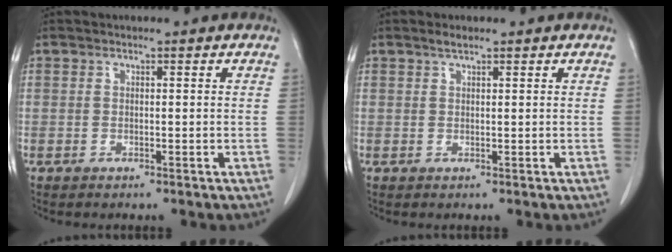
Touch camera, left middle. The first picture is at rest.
{"total": 1.1, "force": [0.9, 0.2, 0.6], "torque": [-0.016, 0.002, 0.019]}